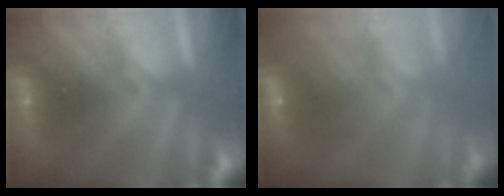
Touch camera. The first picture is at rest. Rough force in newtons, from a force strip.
{"total": 5.6}